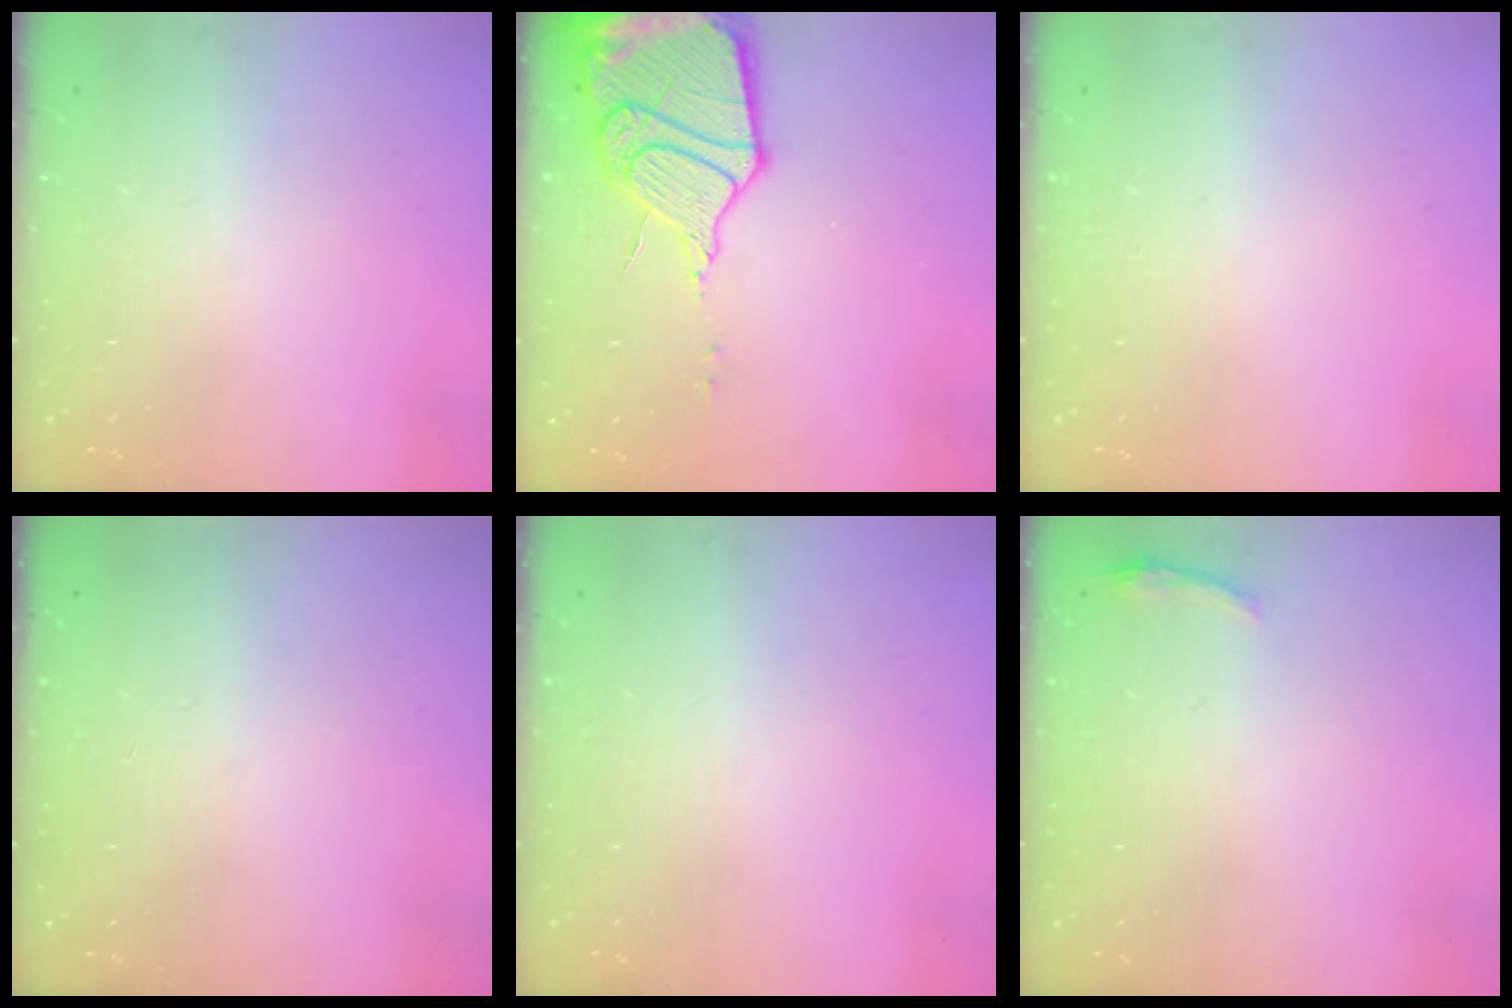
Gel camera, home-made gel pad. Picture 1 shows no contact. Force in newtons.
{"total": 19.2, "press": 18.4, "slide": 5.2}
{"total": 0.0}
{"total": 0.0}
{"total": 0.0}
{"total": 3.1, "press": 3.0, "slide": 0.7}